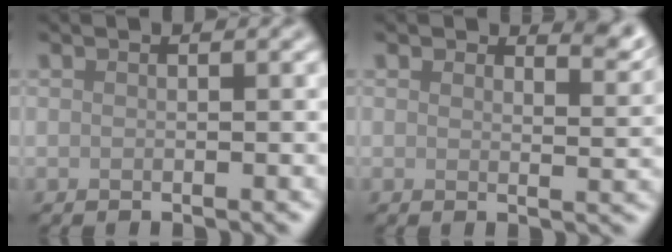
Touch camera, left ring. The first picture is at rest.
{"total": 2.5, "force": [2.1, 0.8, 1.1], "torque": [-0.012, -0.007, 0.028]}